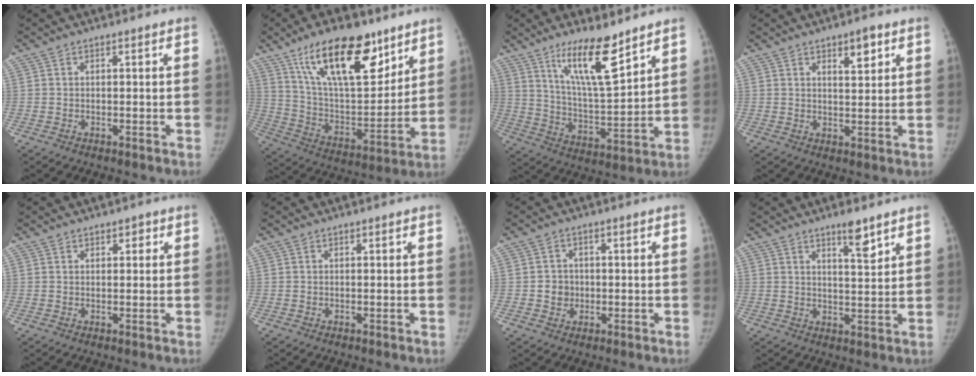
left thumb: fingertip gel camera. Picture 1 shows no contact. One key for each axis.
{"total": 23.5, "fx": 14.5, "fy": 10.0, "fz": 15.6, "tx": -0.219, "ty": -0.053, "tz": 0.256}
{"total": 13.8, "fx": 9.3, "fy": 3.0, "fz": 9.7, "tx": -0.155, "ty": -0.070, "tz": 0.175}
{"total": 5.0, "fx": 2.7, "fy": 2.0, "fz": 3.7, "tx": -0.041, "ty": -0.015, "tz": 0.039}
{"total": 1.8, "fx": 1.0, "fy": 1.1, "fz": 1.0, "tx": 0.002, "ty": -0.002, "tz": 0.011}
{"total": 0.0}
{"total": 3.5, "fx": -0.3, "fy": 3.3, "fz": 1.2, "tx": 0.001, "ty": 0.006, "tz": -0.004}
{"total": 5.3, "fx": 3.7, "fy": 1.0, "fz": 3.6, "tx": -0.048, "ty": -0.031, "tz": 0.059}